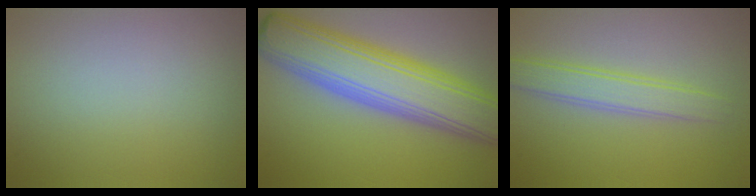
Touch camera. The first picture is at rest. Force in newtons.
{"total": 10.0, "press": 10.0, "slide": 0.6}
{"total": 3.0, "press": 3.0, "slide": 0.0}